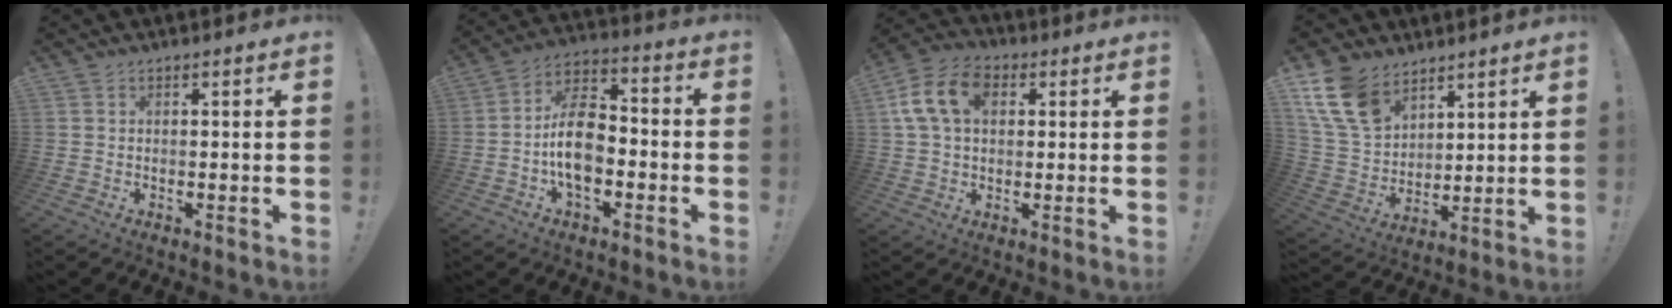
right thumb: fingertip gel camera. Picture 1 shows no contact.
{"total": 14.0, "force": [-2.9, 8.9, 10.4], "torque": [-0.192, 0.022, -0.052]}
{"total": 13.9, "force": [4.0, 9.7, 9.2], "torque": [-0.169, 0.007, 0.079]}
{"total": 15.5, "force": [9.9, 9.5, 7.4], "torque": [-0.152, -0.047, 0.196]}